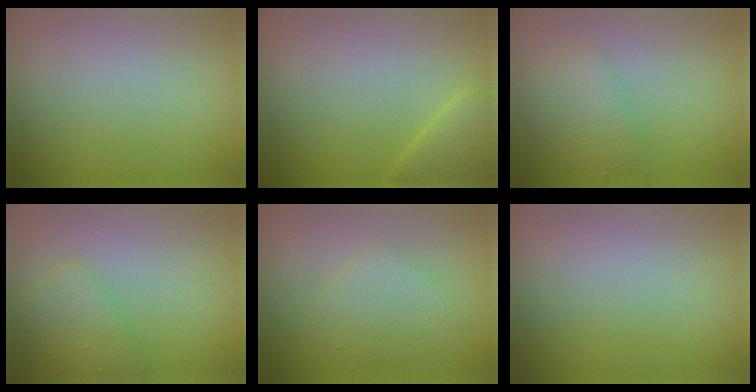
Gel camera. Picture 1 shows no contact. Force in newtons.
{"total": 2.3, "press": 2.3, "slide": 0.1}
{"total": 2.4, "press": 2.4, "slide": 0.1}
{"total": 2.8, "press": 2.8, "slide": 0.1}
{"total": 2.9, "press": 2.9, "slide": 0.0}
{"total": 0.0}